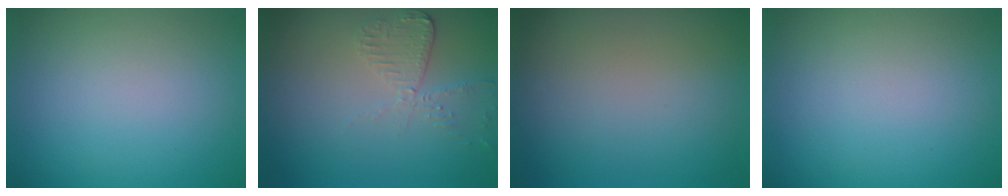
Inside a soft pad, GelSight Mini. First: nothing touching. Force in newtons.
{"total": 2.5, "press": 2.3, "slide": 1.0}
{"total": 0.0}
{"total": 0.0}